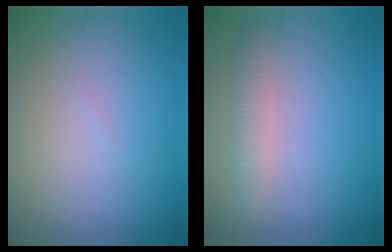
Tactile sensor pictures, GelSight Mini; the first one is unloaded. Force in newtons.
{"total": 1.8, "press": 1.8, "slide": 0.2}